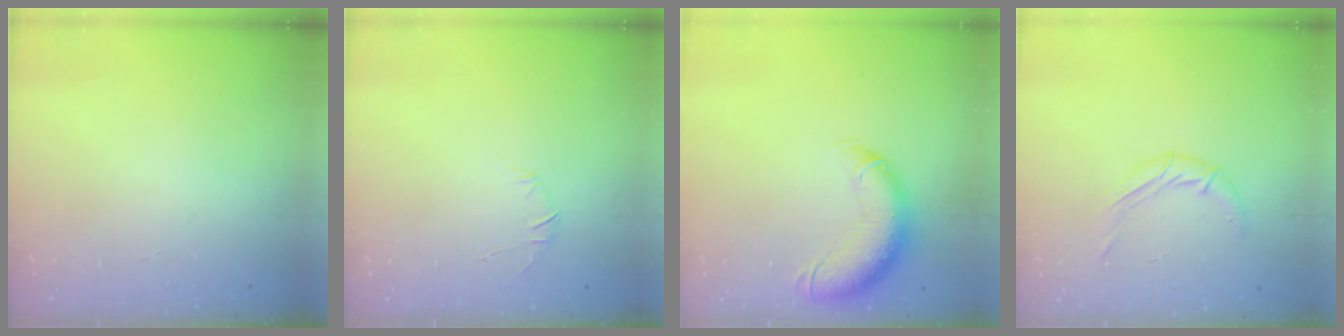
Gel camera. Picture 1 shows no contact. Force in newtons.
{"total": 5.2, "press": 5.0, "slide": 1.4}
{"total": 13.3, "press": 12.9, "slide": 3.0}
{"total": 8.8, "press": 8.8, "slide": 0.8}